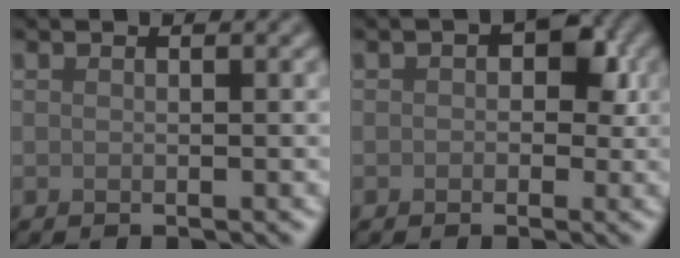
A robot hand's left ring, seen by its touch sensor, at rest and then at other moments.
{"total": 2.6, "force": [0.4, 1.9, 1.8], "torque": [-0.009, 0.007, -0.002]}